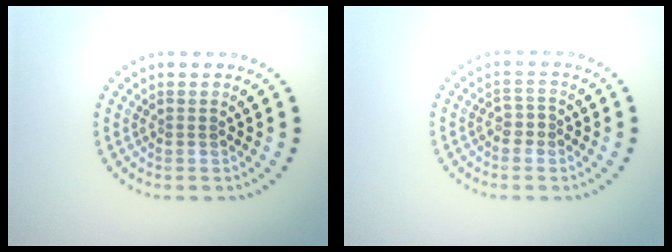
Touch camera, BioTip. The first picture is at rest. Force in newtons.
{"total": 1.5, "press": 1.4, "slide": 0.7}